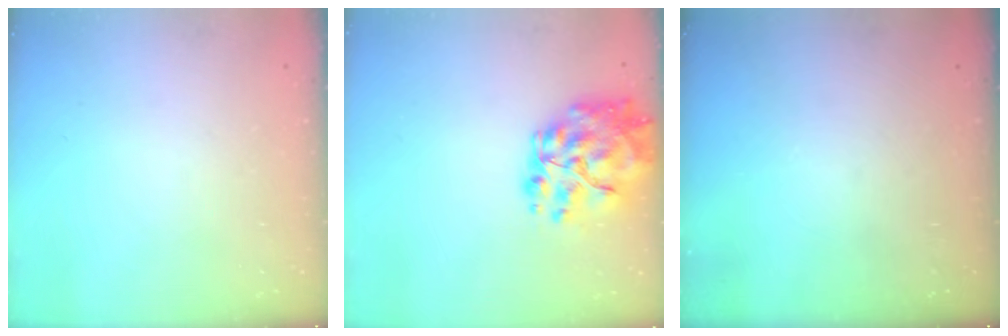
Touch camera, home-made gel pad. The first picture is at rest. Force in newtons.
{"total": 17.2, "press": 16.1, "slide": 6.1}
{"total": 0.0}